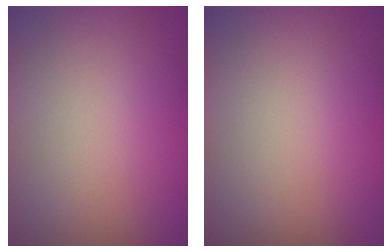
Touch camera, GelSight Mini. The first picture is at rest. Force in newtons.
{"total": 0.0}